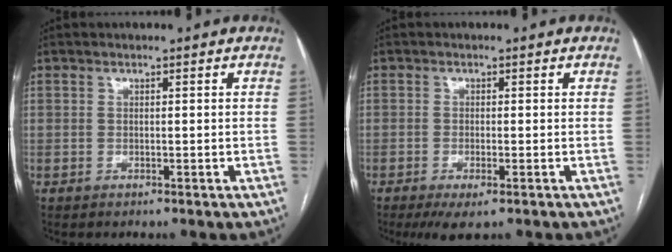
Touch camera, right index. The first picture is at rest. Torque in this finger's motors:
{"motor_torque": [0.58, -0.20, 0.25, 0.04]}